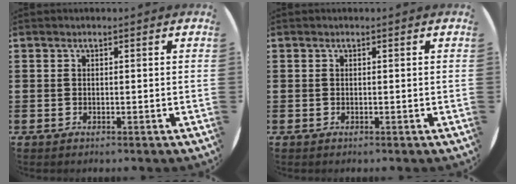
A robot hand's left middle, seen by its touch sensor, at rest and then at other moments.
{"total": 0.0}